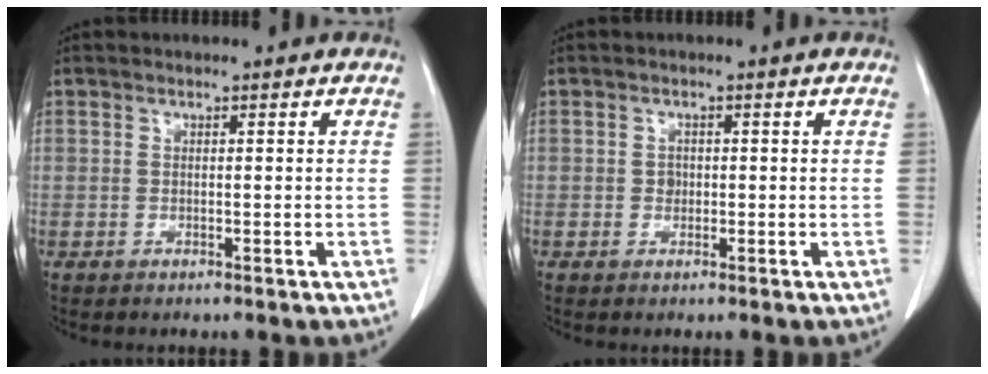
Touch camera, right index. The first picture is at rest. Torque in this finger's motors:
{"motor_torque": [0.14, 0.00, 0.00, 0.02]}